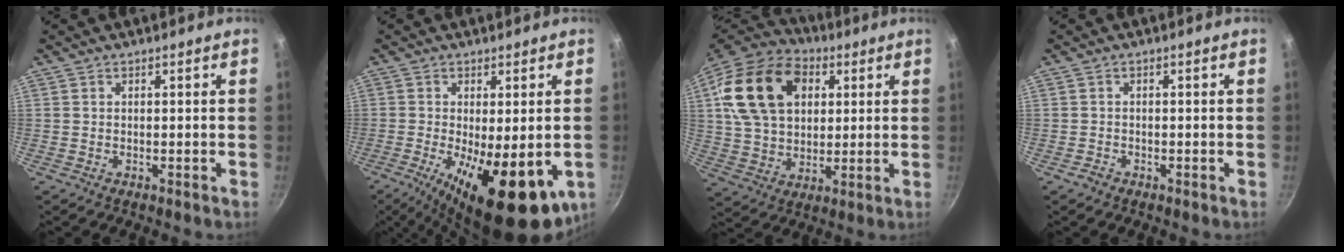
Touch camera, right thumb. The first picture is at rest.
{"total": 18.8, "force": [-6.5, 7.2, 16.2], "torque": [-0.211, -0.027, -0.078]}
{"total": 22.1, "force": [6.1, 15.3, 14.8], "torque": [-0.267, 0.013, 0.105]}
{"total": 1.1, "force": [-0.8, 0.8, 0.2], "torque": [-0.004, 0.002, -0.018]}